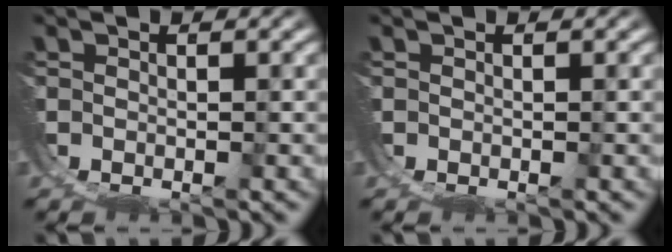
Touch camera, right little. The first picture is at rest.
{"total": 0.0}